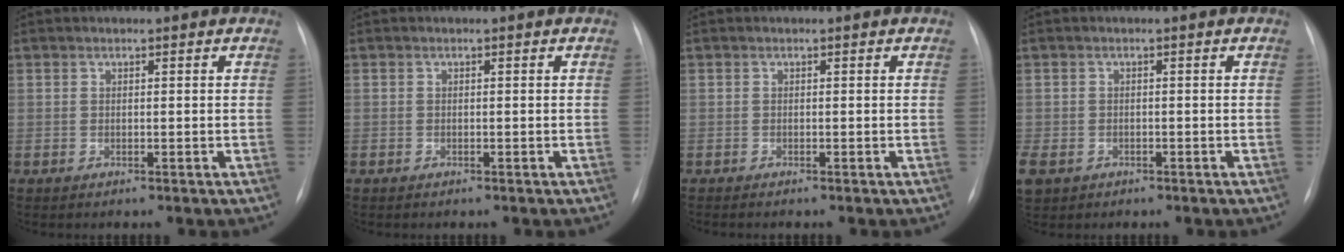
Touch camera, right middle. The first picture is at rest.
{"total": 0.0}
{"total": 0.6, "force": [-0.5, -0.1, 0.3], "torque": [-0.008, -0.004, -0.006]}
{"total": 5.7, "force": [-2.9, 4.4, 2.3], "torque": [-0.070, -0.006, -0.041]}